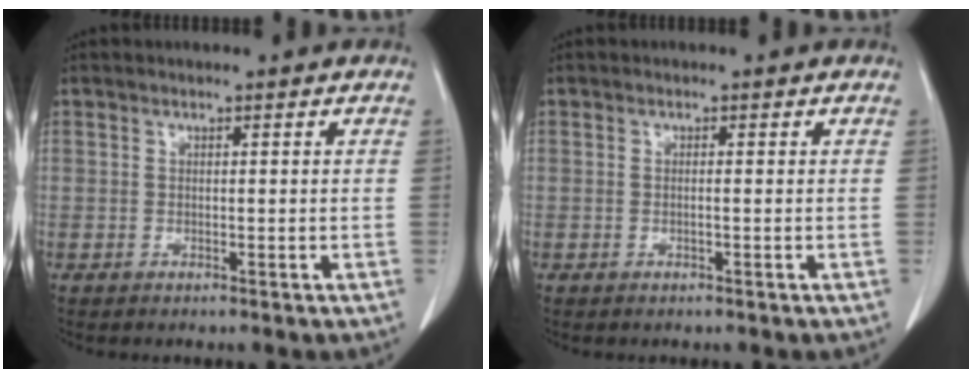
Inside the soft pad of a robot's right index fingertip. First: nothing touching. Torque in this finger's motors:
{"motor_torque": [-0.36, 0.12, -0.03, -0.01]}